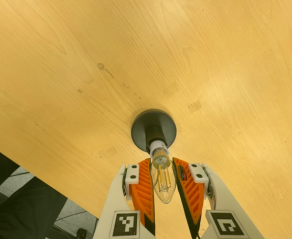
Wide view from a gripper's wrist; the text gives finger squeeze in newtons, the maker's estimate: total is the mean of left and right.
{"total": 11.6, "left": 11.0, "right": 12.2}